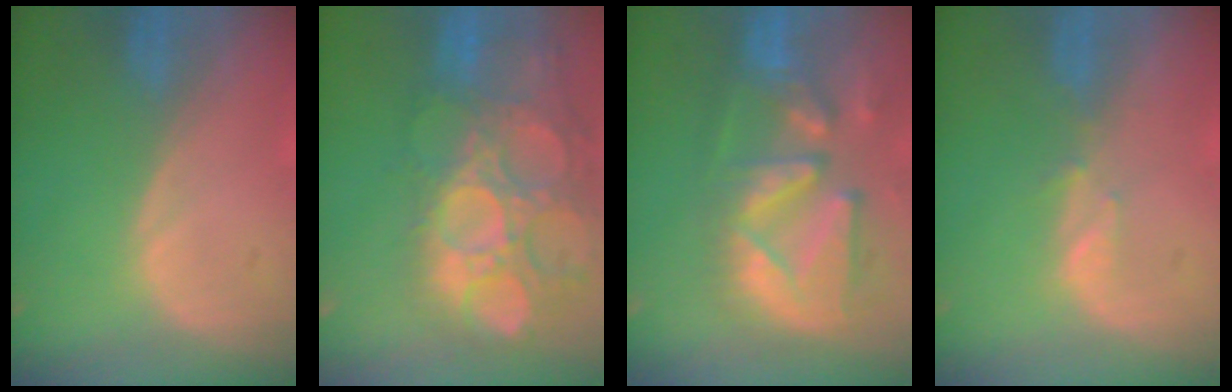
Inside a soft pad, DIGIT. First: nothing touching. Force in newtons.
{"total": 15.6, "press": 12.8, "slide": 8.9}
{"total": 13.1, "press": 11.3, "slide": 6.6}
{"total": 1.5, "press": 1.4, "slide": 0.2}